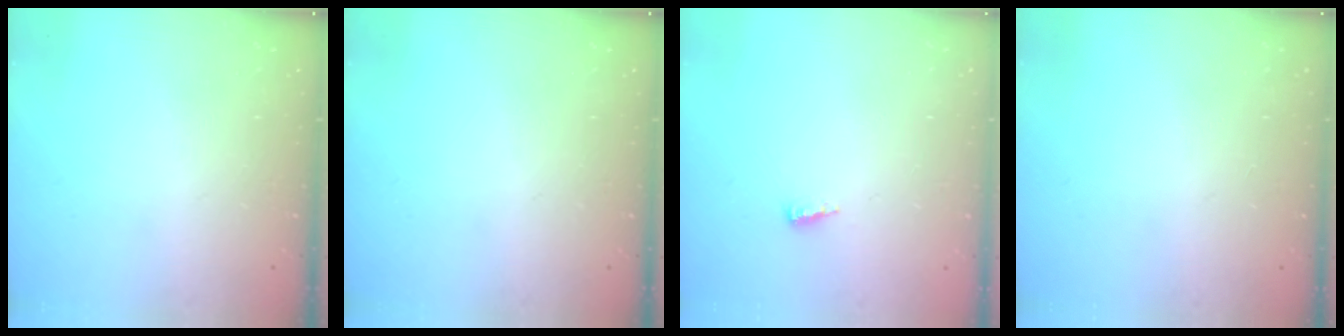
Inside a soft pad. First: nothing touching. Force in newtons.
{"total": 0.0}
{"total": 2.5, "press": 2.5, "slide": 0.2}
{"total": 1.1, "press": 0.9, "slide": 0.6}